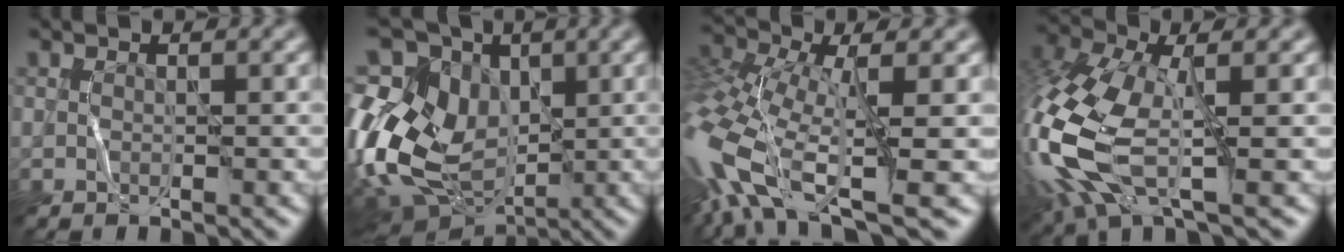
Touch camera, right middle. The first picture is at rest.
{"total": 13.5, "force": [0.2, 10.4, 8.6], "torque": [-0.181, 0.013, 0.013]}
{"total": 12.1, "force": [-3.8, 5.6, 10.1], "torque": [-0.246, -0.001, -0.069]}
{"total": 12.4, "force": [-3.0, 6.1, 10.3], "torque": [-0.274, 0.001, -0.062]}